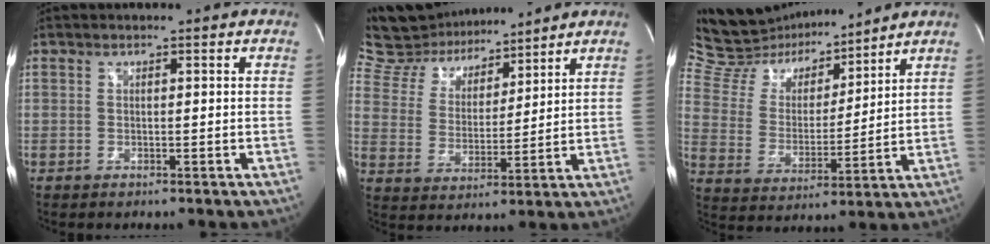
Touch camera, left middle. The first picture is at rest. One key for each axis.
{"total": 15.3, "fx": 13.9, "fy": 4.7, "fz": 4.3, "tx": -0.084, "ty": 0.029, "tz": 0.242}
{"total": 18.1, "fx": 16.8, "fy": 4.5, "fz": 5.0, "tx": -0.099, "ty": 0.015, "tz": 0.290}